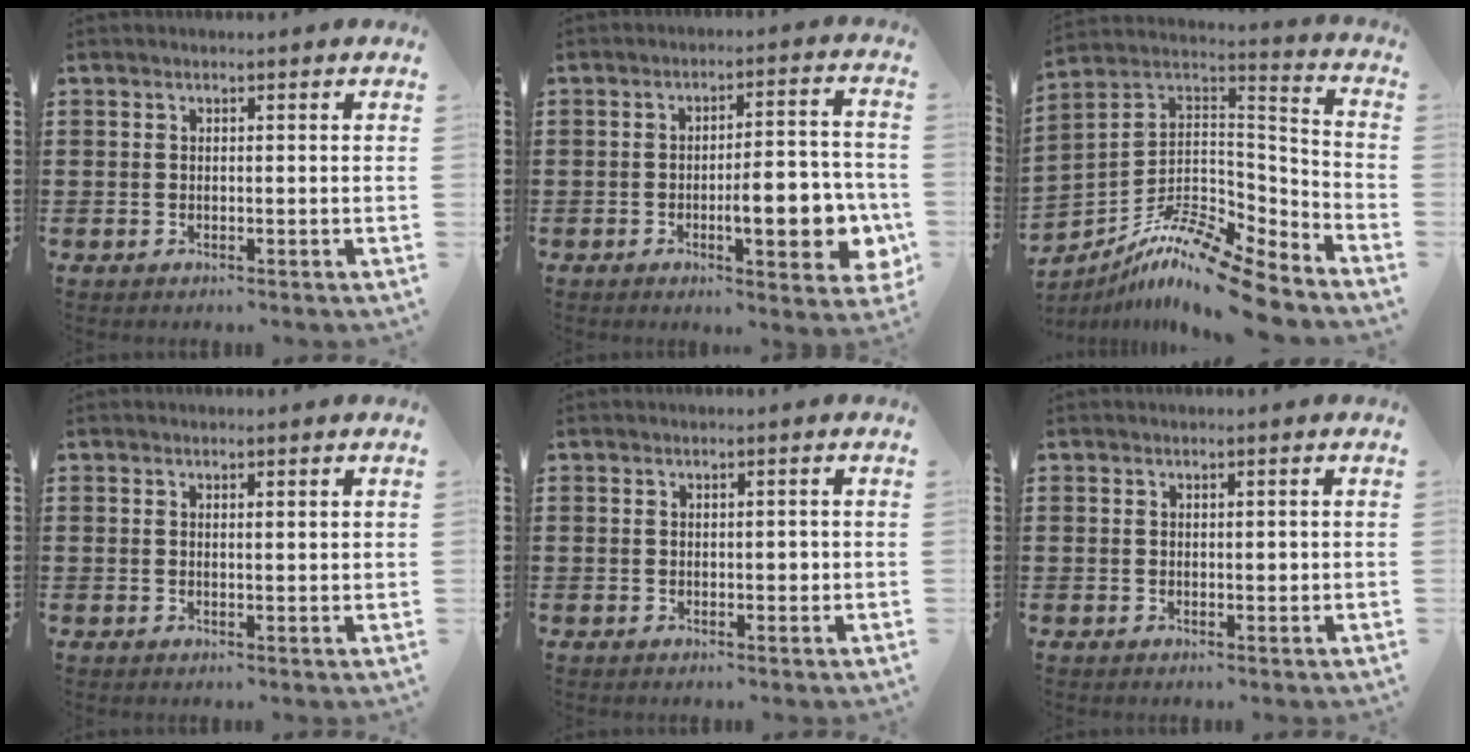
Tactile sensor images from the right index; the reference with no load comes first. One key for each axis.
{"total": 9.3, "fx": -2.3, "fy": 3.0, "fz": 8.5, "tx": -0.113, "ty": -0.006, "tz": -0.038}
{"total": 12.6, "fx": -10.0, "fy": 2.1, "fz": 7.4, "tx": -0.140, "ty": 0.017, "tz": -0.194}
{"total": 0.7, "fx": 0.4, "fy": 0.1, "fz": 0.5, "tx": -0.011, "ty": 0.000, "tz": 0.008}
{"total": 1.2, "fx": 0.0, "fy": 0.6, "fz": 1.0, "tx": -0.017, "ty": 0.004, "tz": -0.001}
{"total": 0.9, "fx": 0.1, "fy": 0.5, "fz": 0.7, "tx": -0.014, "ty": 0.004, "tz": 0.001}